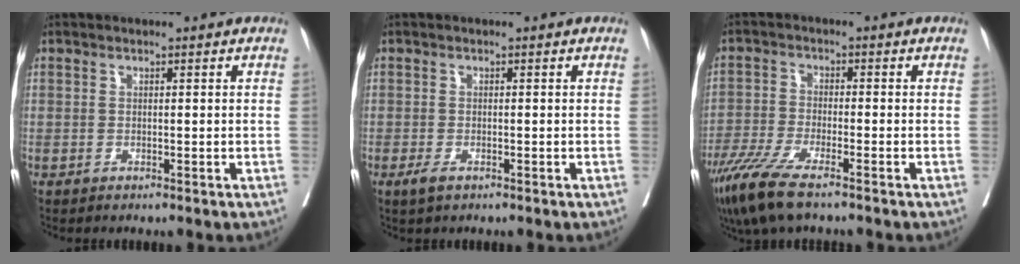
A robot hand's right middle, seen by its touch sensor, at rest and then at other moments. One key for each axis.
{"total": 1.7, "fx": -1.0, "fy": 0.7, "fz": 1.2, "tx": -0.026, "ty": -0.001, "tz": -0.014}
{"total": 8.5, "fx": -6.1, "fy": 1.1, "fz": 5.9, "tx": -0.114, "ty": -0.022, "tz": -0.110}